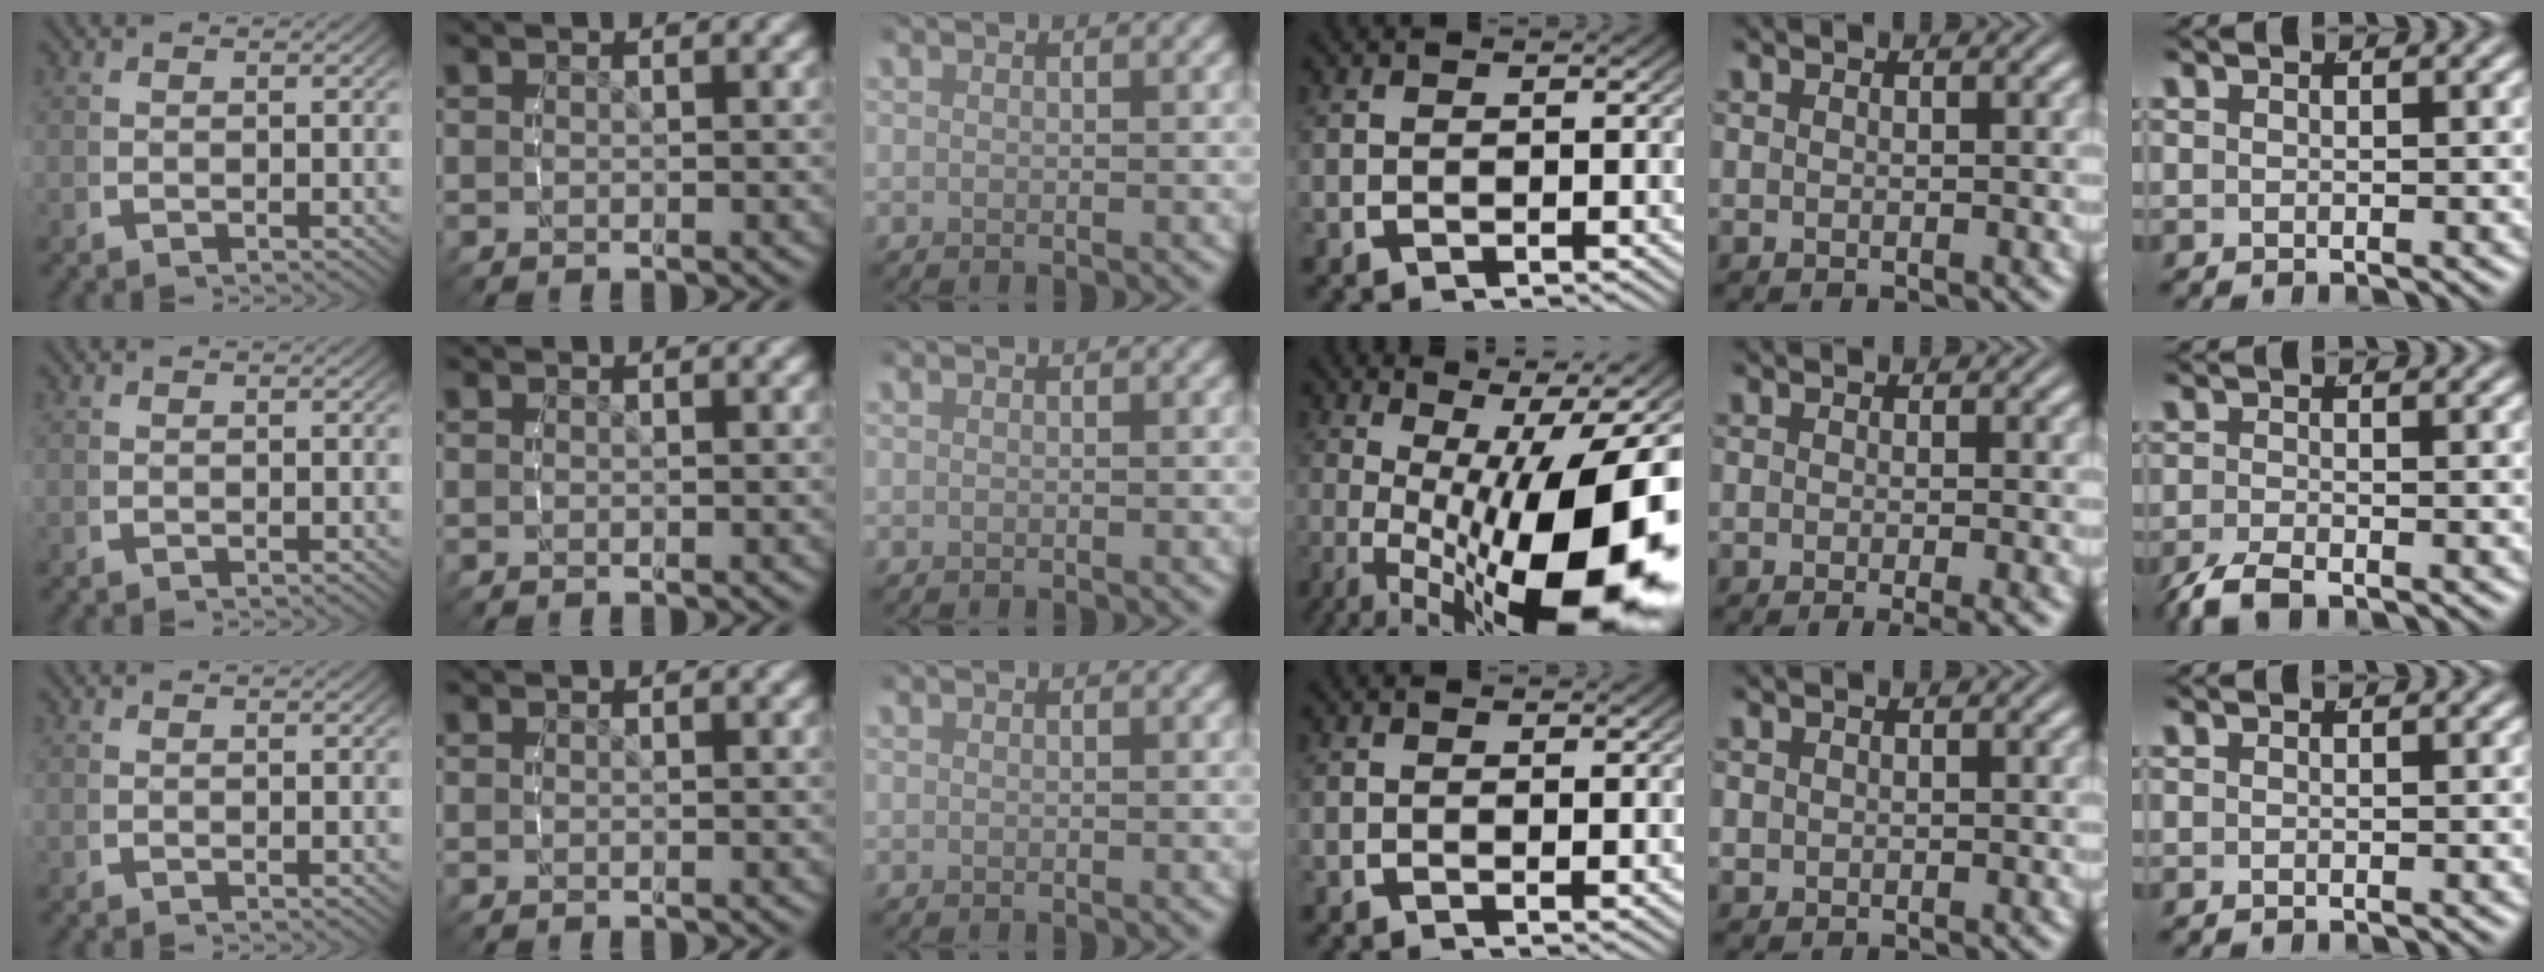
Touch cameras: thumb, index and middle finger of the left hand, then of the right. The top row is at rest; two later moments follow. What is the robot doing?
{"motion": "lift_and_place", "object": "glue stick"}